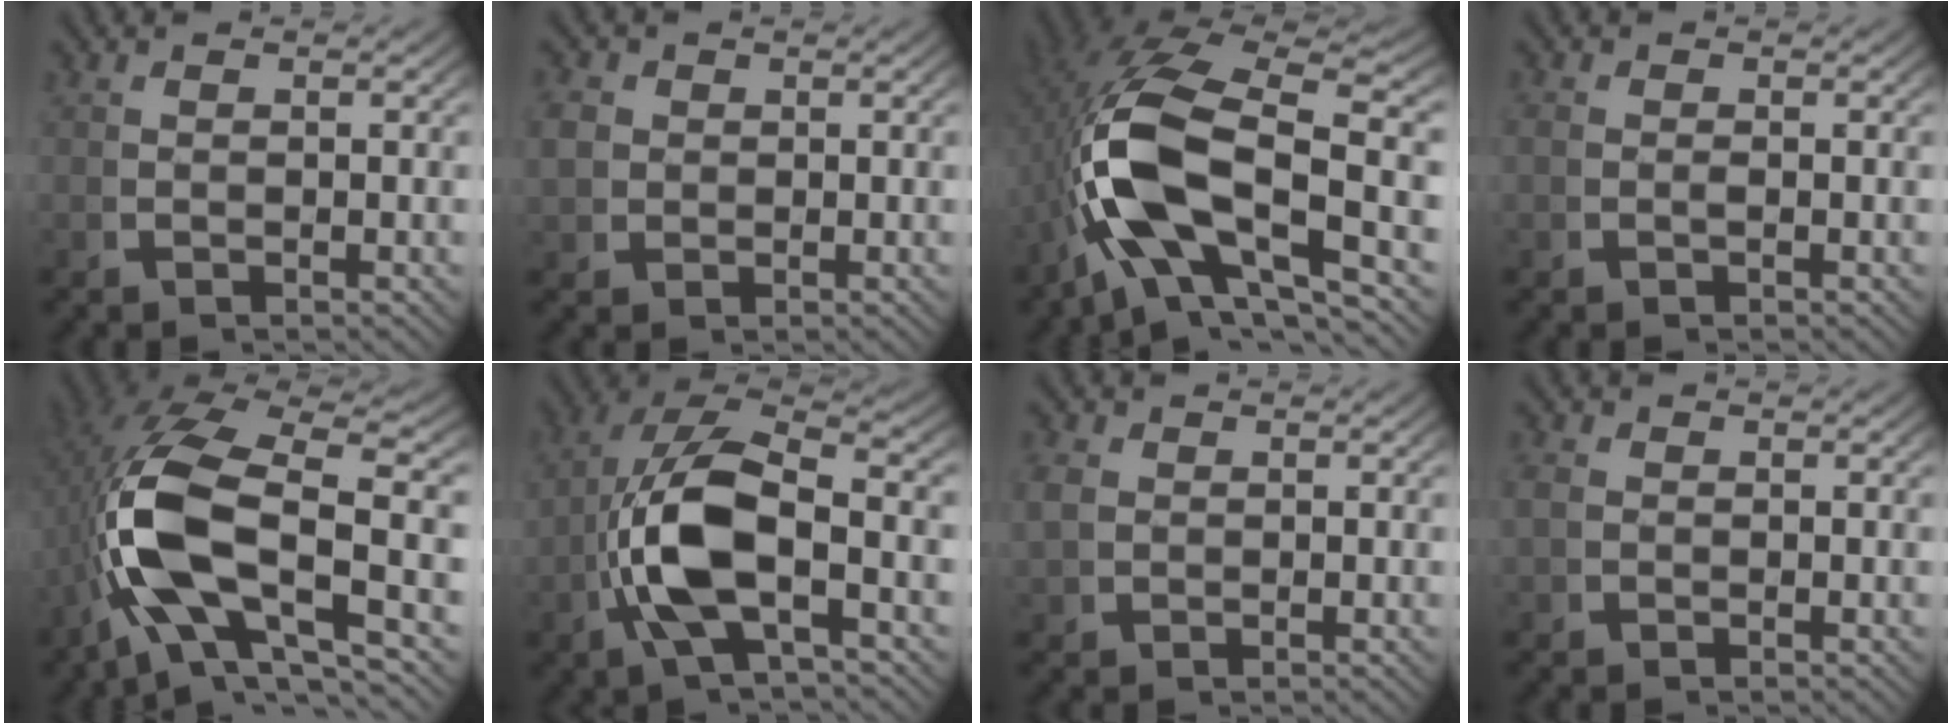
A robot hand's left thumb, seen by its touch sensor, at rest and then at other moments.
{"total": 3.5, "force": [0.7, 3.2, 1.3], "torque": [-0.042, -0.011, 0.013]}
{"total": 15.3, "force": [-0.6, 9.1, 12.3], "torque": [-0.277, -0.045, 0.011]}
{"total": 0.7, "force": [-0.1, 0.5, 0.4], "torque": [-0.015, -0.006, 0.001]}
{"total": 13.7, "force": [-0.4, 7.9, 11.2], "torque": [-0.260, -0.041, 0.016]}
{"total": 12.0, "force": [0.0, 6.9, 9.8], "torque": [-0.218, -0.033, 0.011]}
{"total": 2.4, "force": [0.6, 2.1, 1.0], "torque": [-0.034, -0.009, 0.014]}
{"total": 1.3, "force": [0.1, 1.2, 0.5], "torque": [-0.020, -0.009, 0.004]}